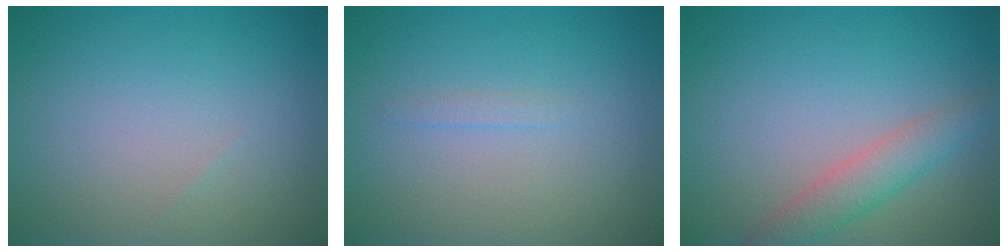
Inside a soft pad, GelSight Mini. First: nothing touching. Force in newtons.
{"total": 0.6, "press": 0.6, "slide": 0.1}
{"total": 2.9, "press": 2.9, "slide": 0.2}